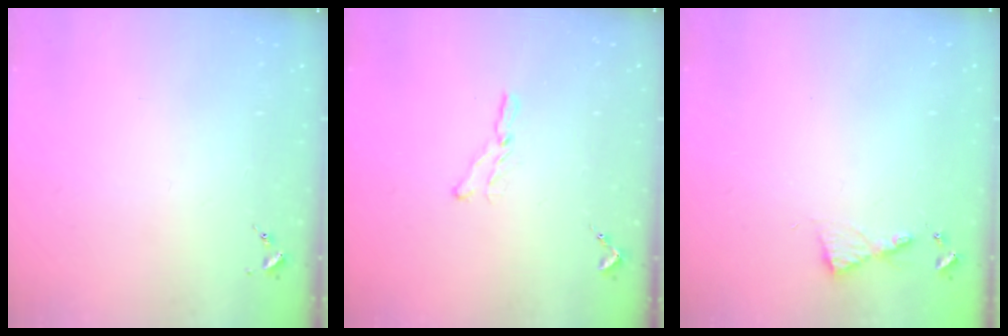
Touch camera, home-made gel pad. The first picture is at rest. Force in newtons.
{"total": 6.3, "press": 6.3, "slide": 0.2}
{"total": 5.3, "press": 5.3, "slide": 0.5}